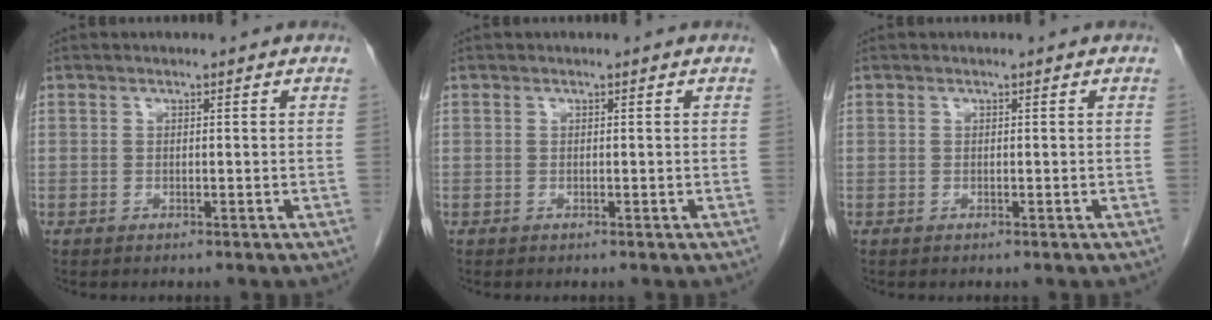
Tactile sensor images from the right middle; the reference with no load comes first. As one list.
[{"total": 0.0}, {"total": 0.0}]